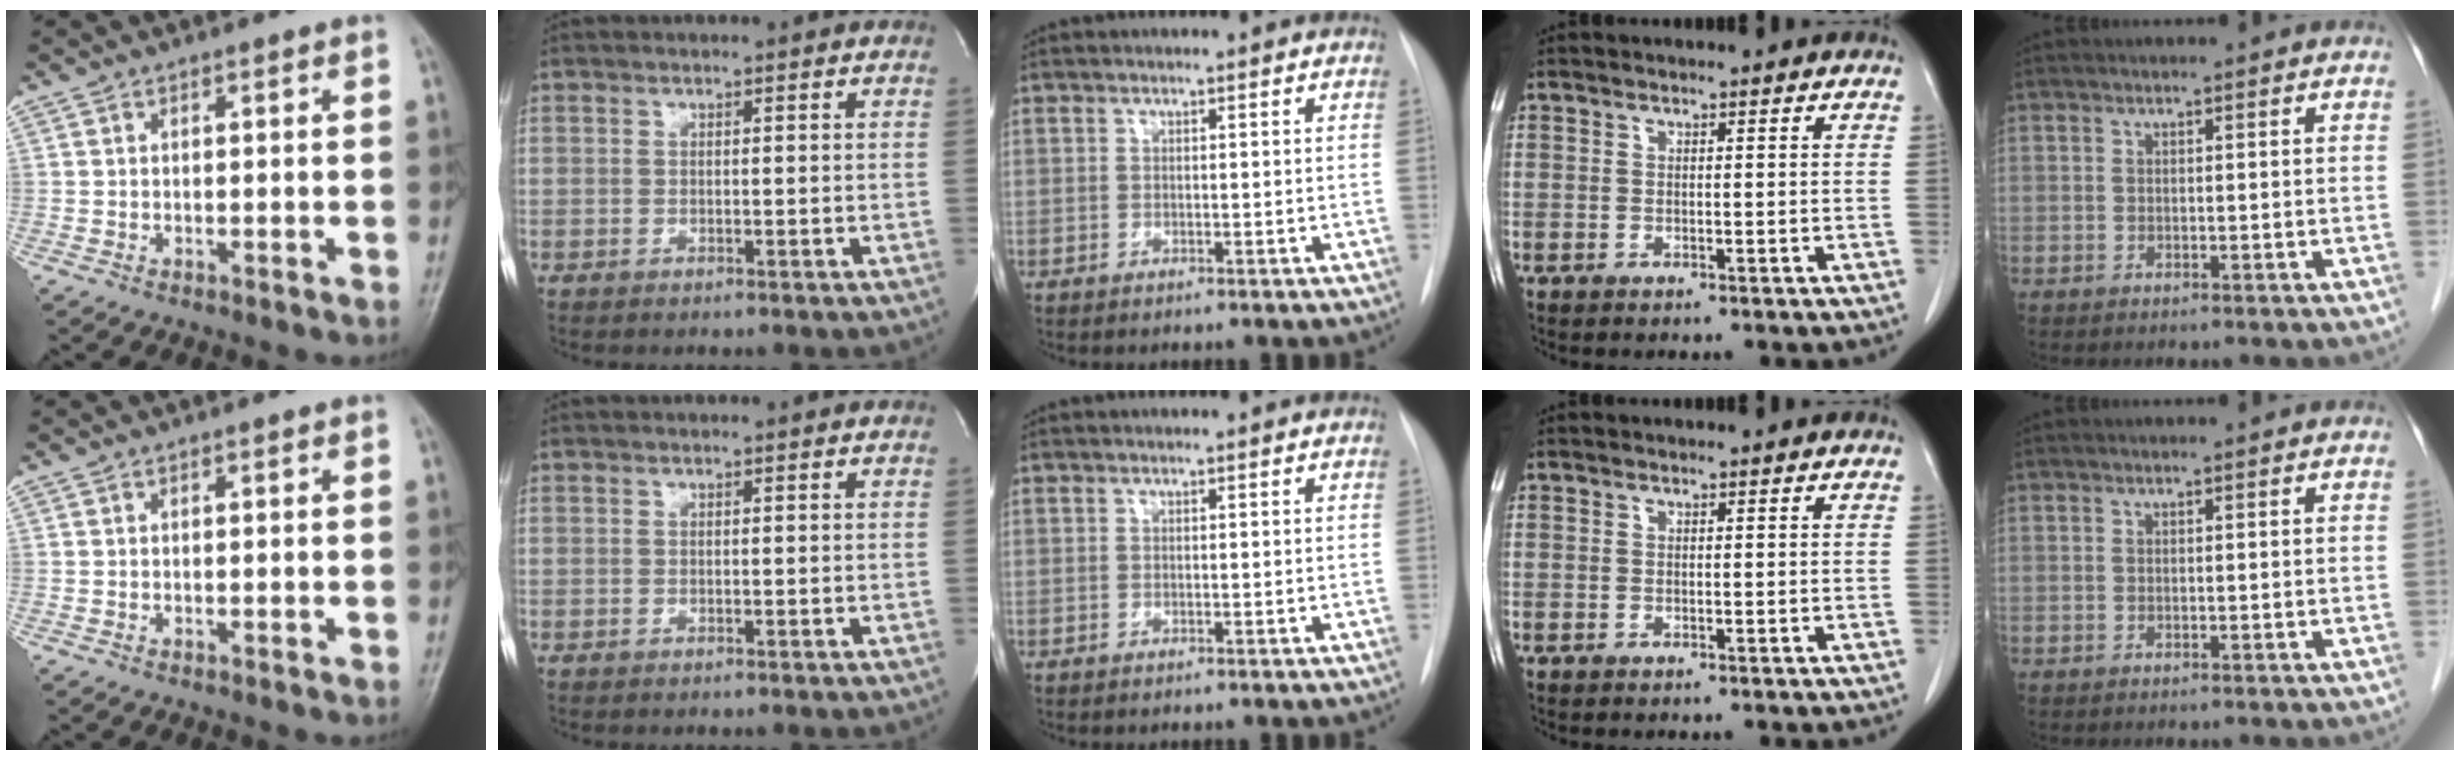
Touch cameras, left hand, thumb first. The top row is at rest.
{}